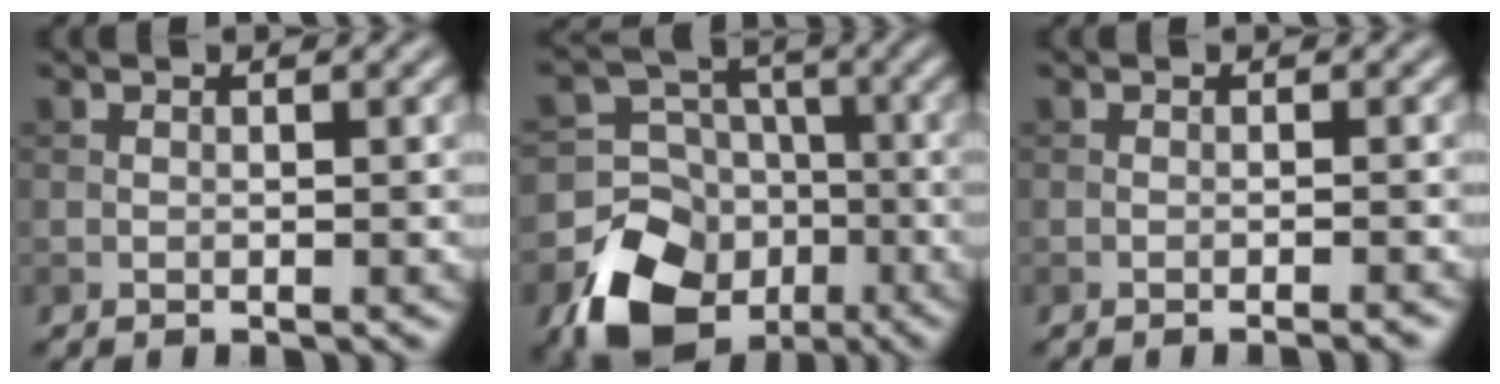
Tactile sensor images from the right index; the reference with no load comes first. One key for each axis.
{"total": 12.7, "fx": -6.6, "fy": 9.9, "fz": 4.4, "tx": -0.095, "ty": -0.032, "tz": -0.112}
{"total": 1.5, "fx": -0.9, "fy": 0.3, "fz": 1.2, "tx": -0.009, "ty": 0.000, "tz": -0.015}